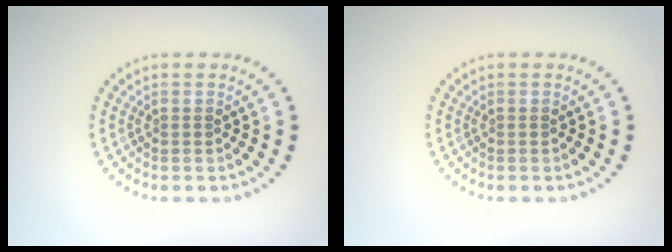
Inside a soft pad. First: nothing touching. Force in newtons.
{"total": 0.0}